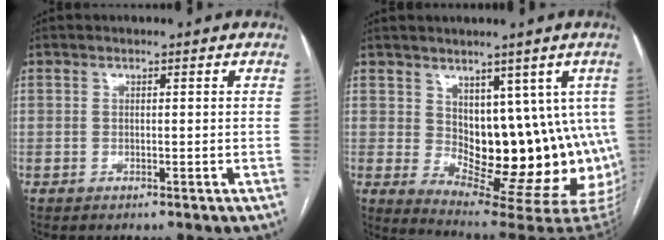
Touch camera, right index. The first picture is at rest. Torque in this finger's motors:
{"motor_torque": [0.72, 0.05, 0.57, 0.10]}